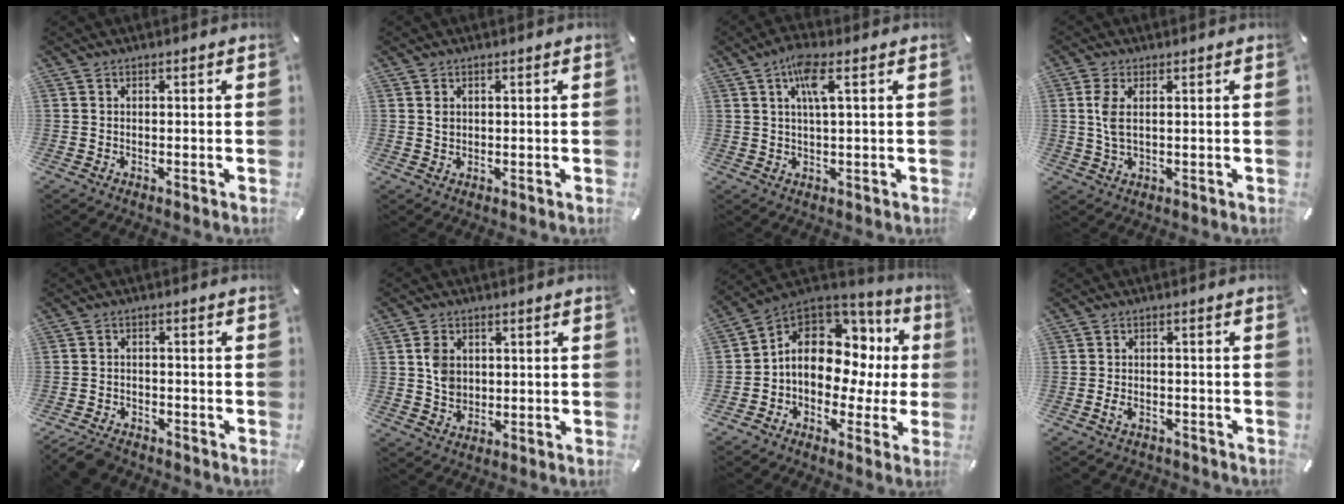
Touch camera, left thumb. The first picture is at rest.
{"total": 1.4, "force": [0.4, 1.1, 0.7], "torque": [-0.017, 0.003, 0.007]}
{"total": 6.3, "force": [2.3, 1.2, 5.7], "torque": [-0.119, 0.006, 0.038]}
{"total": 4.9, "force": [0.8, 2.1, 4.3], "torque": [-0.110, -0.001, 0.008]}
{"total": 4.6, "force": [-4.0, 1.8, 1.3], "torque": [-0.035, 0.014, -0.080]}
{"total": 5.5, "force": [0.8, 4.7, 2.6], "torque": [-0.049, 0.002, 0.012]}
{"total": 12.2, "force": [1.4, 9.4, 7.5], "torque": [-0.118, -0.016, 0.021]}
{"total": 2.9, "force": [-1.9, 1.6, 1.4], "torque": [-0.031, 0.008, -0.038]}